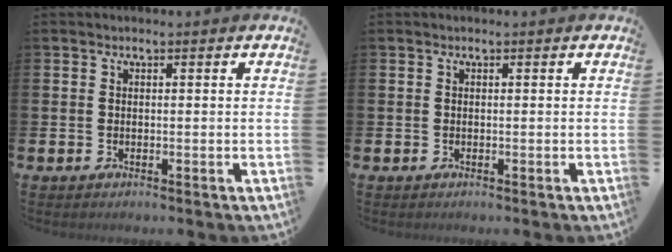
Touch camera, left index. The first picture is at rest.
{"total": 0.0}